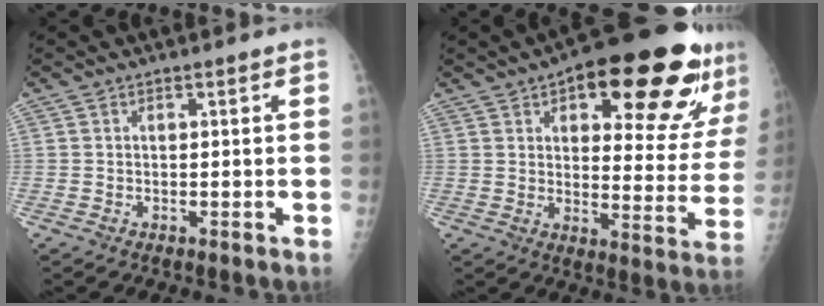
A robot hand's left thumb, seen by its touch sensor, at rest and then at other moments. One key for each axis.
{"total": 24.5, "fx": 13.3, "fy": 8.7, "fz": 18.6, "tx": -0.208, "ty": -0.028, "tz": 0.182}